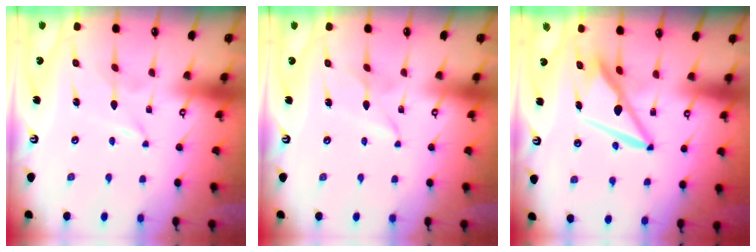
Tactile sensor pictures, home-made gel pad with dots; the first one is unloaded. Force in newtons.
{"total": 1.7, "press": 1.7, "slide": 0.2}
{"total": 9.0, "press": 9.0, "slide": 1.0}